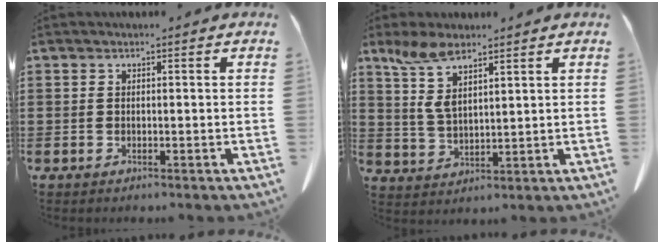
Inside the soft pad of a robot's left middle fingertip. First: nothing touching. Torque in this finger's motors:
{"motor_torque": [0.57, 0.49, 0.08, 0.03]}